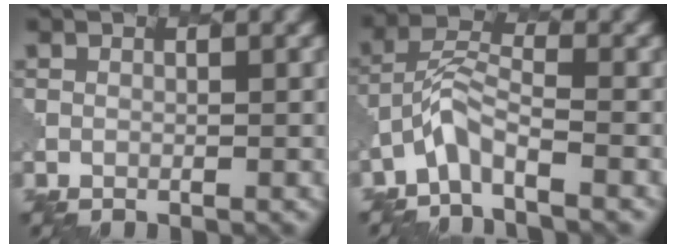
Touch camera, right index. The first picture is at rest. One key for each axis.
{"total": 3.1, "fx": -2.3, "fy": 0.6, "fz": 2.0, "tx": -0.043, "ty": 0.008, "tz": -0.053}